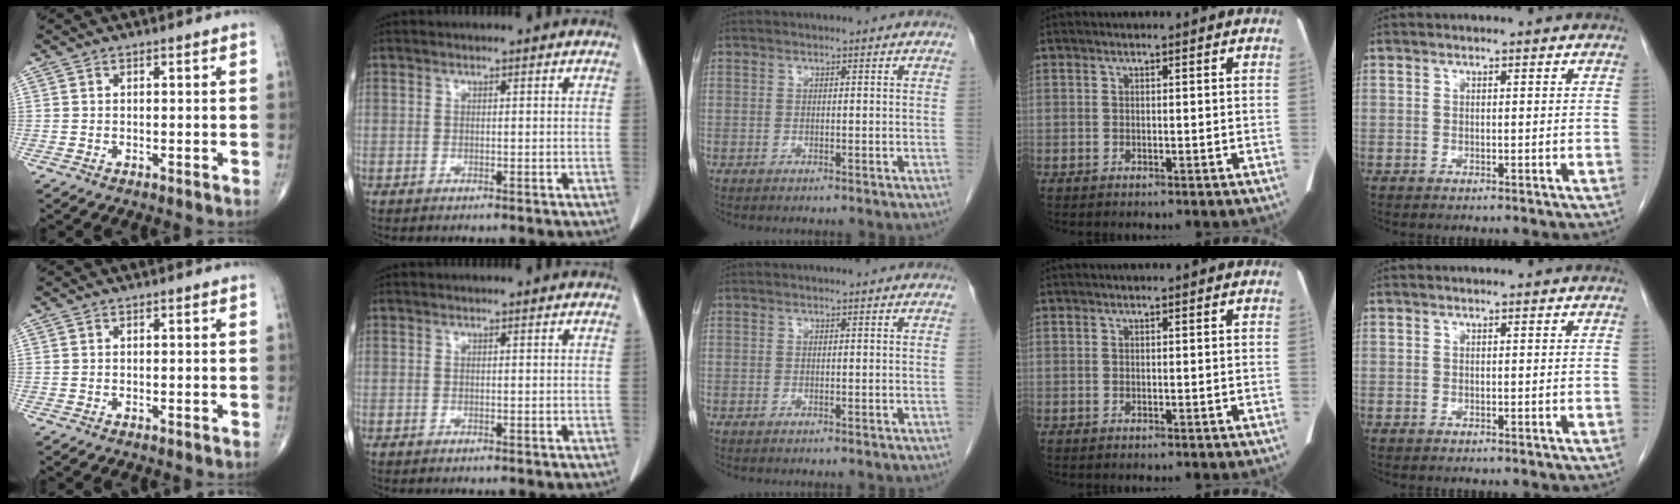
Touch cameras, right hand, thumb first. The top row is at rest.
{}